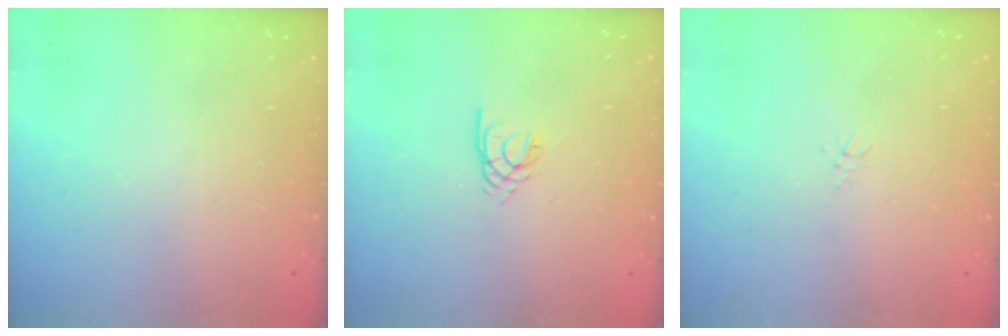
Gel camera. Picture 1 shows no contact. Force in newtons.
{"total": 3.2, "press": 3.2, "slide": 0.5}
{"total": 1.2, "press": 1.1, "slide": 0.3}